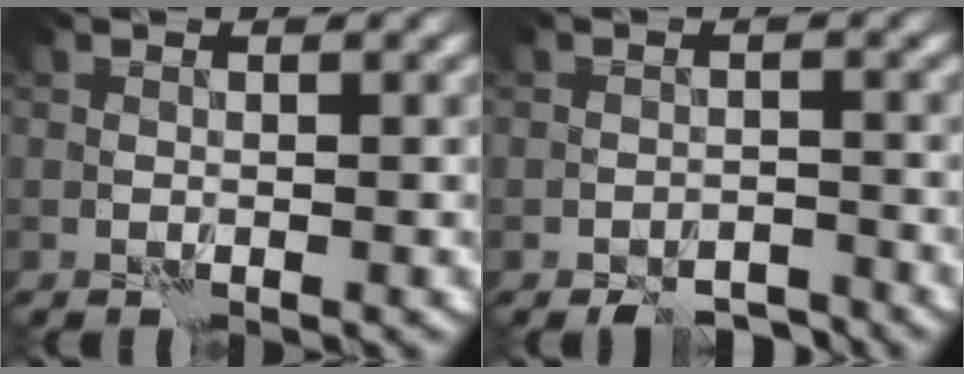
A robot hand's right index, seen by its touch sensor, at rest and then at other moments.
{"total": 3.8, "force": [-3.4, 1.3, 1.1], "torque": [-0.009, -0.002, -0.053]}